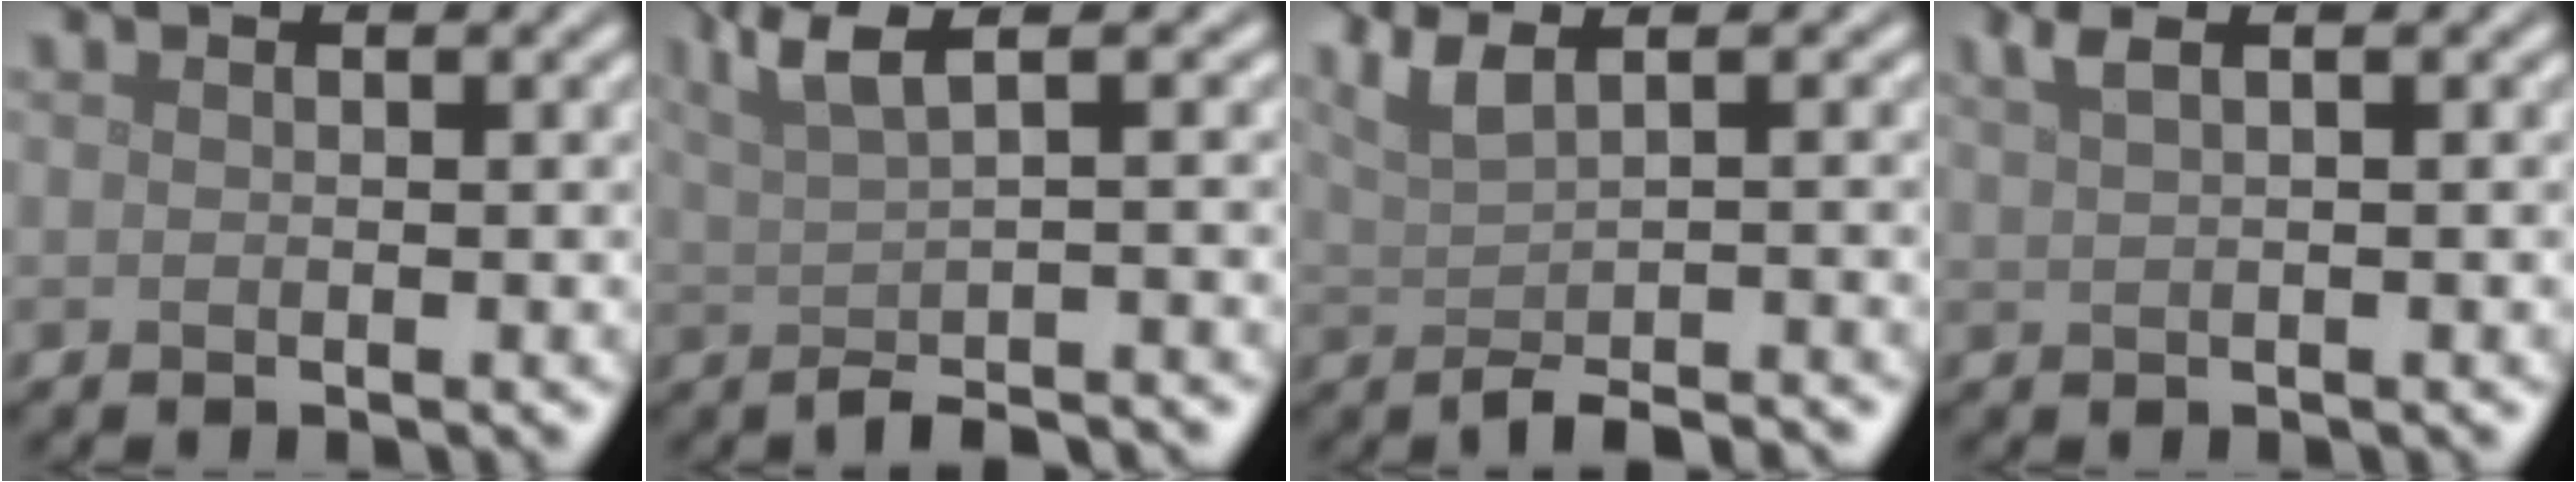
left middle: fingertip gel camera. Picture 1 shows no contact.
{"total": 5.1, "force": [0.4, 1.5, 4.9], "torque": [-0.066, 0.003, 0.003]}
{"total": 4.2, "force": [-0.2, 1.3, 3.9], "torque": [-0.056, -0.001, -0.005]}
{"total": 2.5, "force": [1.4, 0.8, 1.9], "torque": [-0.027, 0.006, 0.021]}